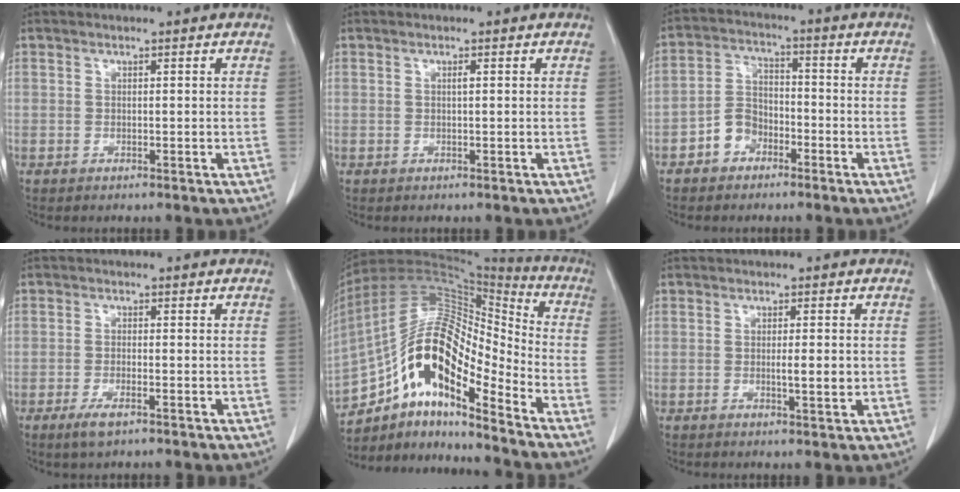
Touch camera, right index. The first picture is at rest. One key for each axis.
{"total": 0.5, "fx": 0.2, "fy": 0.1, "fz": 0.5, "tx": -0.011, "ty": 0.000, "tz": 0.006}
{"total": 5.5, "fx": -2.9, "fy": 4.0, "fz": 2.4, "tx": -0.046, "ty": 0.019, "tz": -0.054}
{"total": 3.0, "fx": -1.7, "fy": 0.8, "fz": 2.3, "tx": -0.048, "ty": -0.003, "tz": -0.030}
{"total": 17.1, "fx": -10.1, "fy": 5.1, "fz": 12.9, "tx": -0.237, "ty": 0.047, "tz": -0.172}
{"total": 2.7, "fx": -0.2, "fy": 0.4, "fz": 2.6, "tx": -0.043, "ty": -0.003, "tz": -0.001}